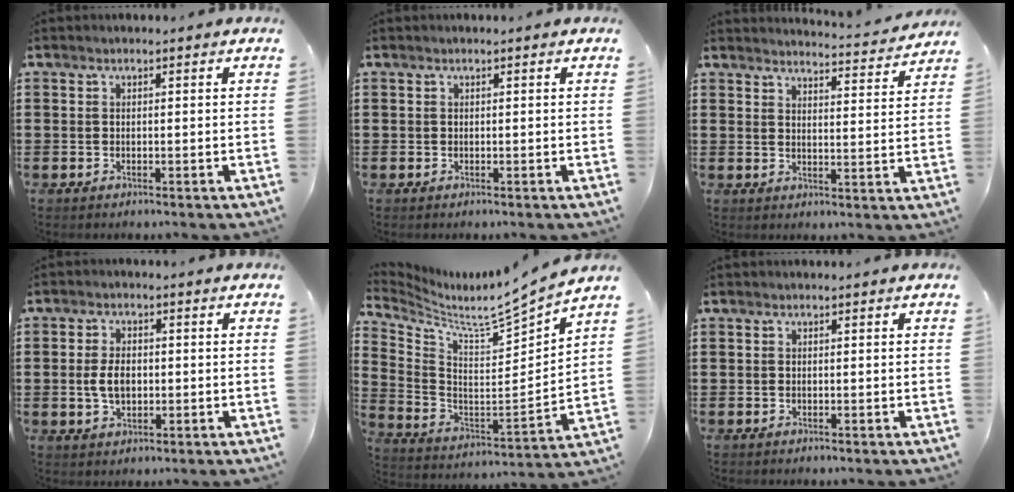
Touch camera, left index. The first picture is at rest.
{"total": 0.0}
{"total": 3.6, "force": [3.5, -0.3, 0.3], "torque": [-0.013, -0.031, 0.058]}
{"total": 4.5, "force": [-0.3, 2.7, 3.6], "torque": [-0.085, 0.002, -0.011]}
{"total": 5.9, "force": [5.4, 0.4, 2.3], "torque": [-0.071, -0.056, 0.077]}
{"total": 0.0}